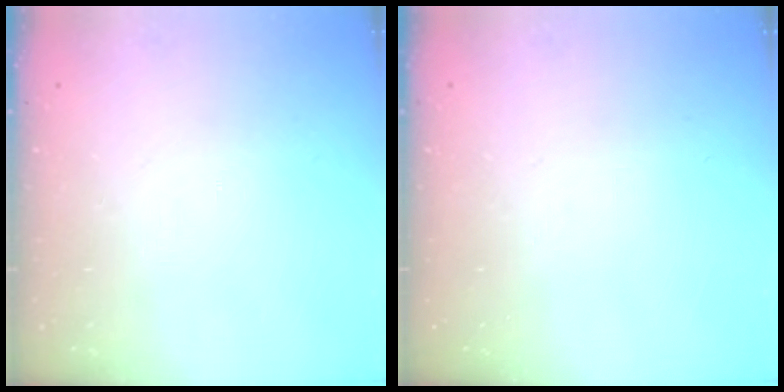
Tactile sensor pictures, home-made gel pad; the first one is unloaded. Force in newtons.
{"total": 0.0}